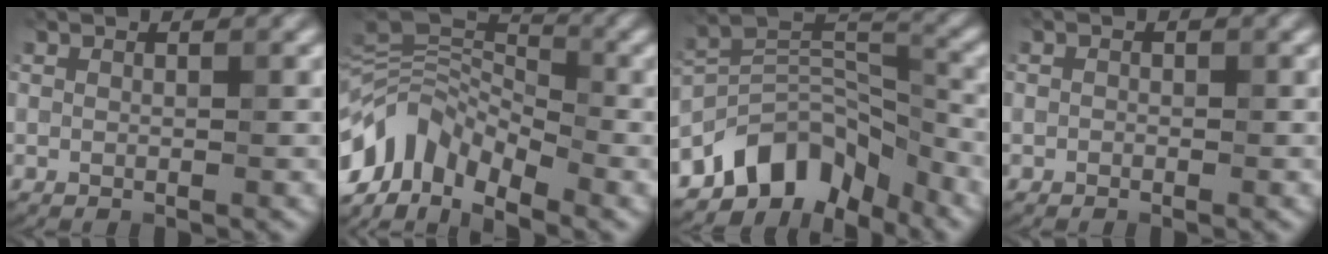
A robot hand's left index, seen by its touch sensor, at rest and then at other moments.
{"total": 7.8, "force": [-6.3, 3.1, 3.5], "torque": [-0.087, -0.002, -0.094]}
{"total": 8.8, "force": [-8.2, 2.9, 1.4], "torque": [-0.032, -0.018, -0.118]}
{"total": 2.0, "force": [-1.3, -0.8, -1.2], "torque": [0.000, -0.019, 0.005]}